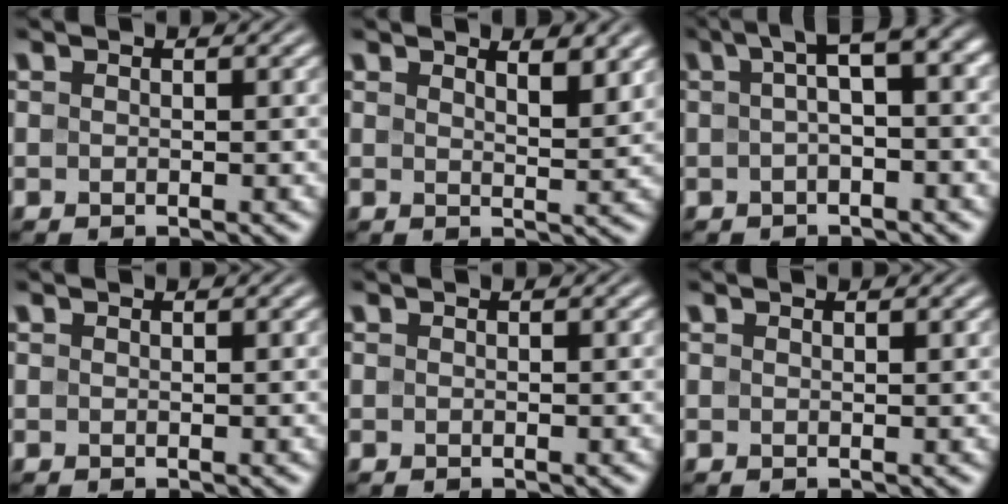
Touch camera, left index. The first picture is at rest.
{"total": 2.9, "force": [2.1, 0.8, 1.9], "torque": [-0.023, -0.005, 0.036]}
{"total": 5.3, "force": [0.9, 1.5, 5.0], "torque": [-0.068, 0.022, 0.006]}
{"total": 0.0}
{"total": 0.0}
{"total": 0.5, "force": [0.5, 0.0, 0.3], "torque": [-0.003, 0.000, 0.009]}